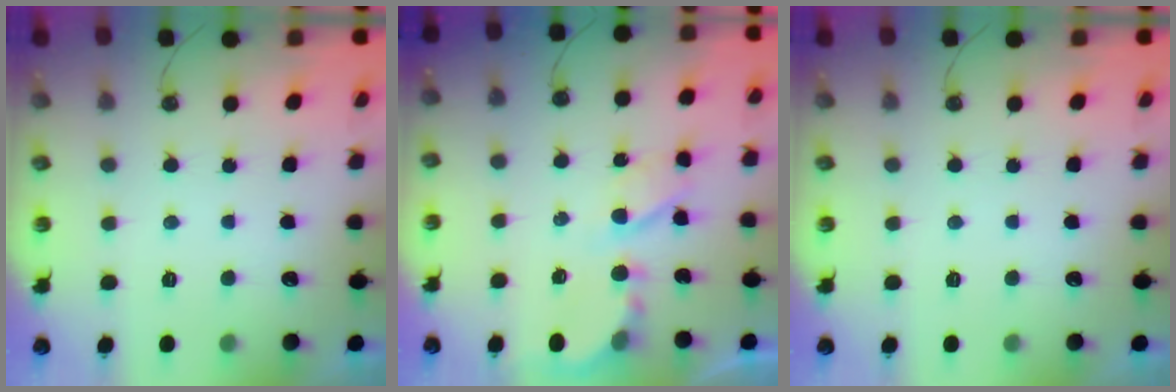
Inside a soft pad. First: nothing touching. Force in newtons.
{"total": 6.7, "press": 6.7, "slide": 0.6}
{"total": 0.0}